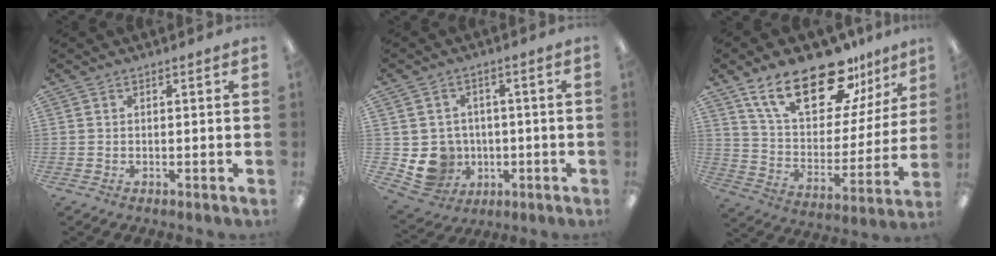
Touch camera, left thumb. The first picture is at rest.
{"total": 8.8, "force": [-1.4, 8.4, 2.3], "torque": [-0.066, 0.006, -0.013]}
{"total": 23.0, "force": [15.9, 9.9, 13.3], "torque": [-0.227, -0.086, 0.279]}